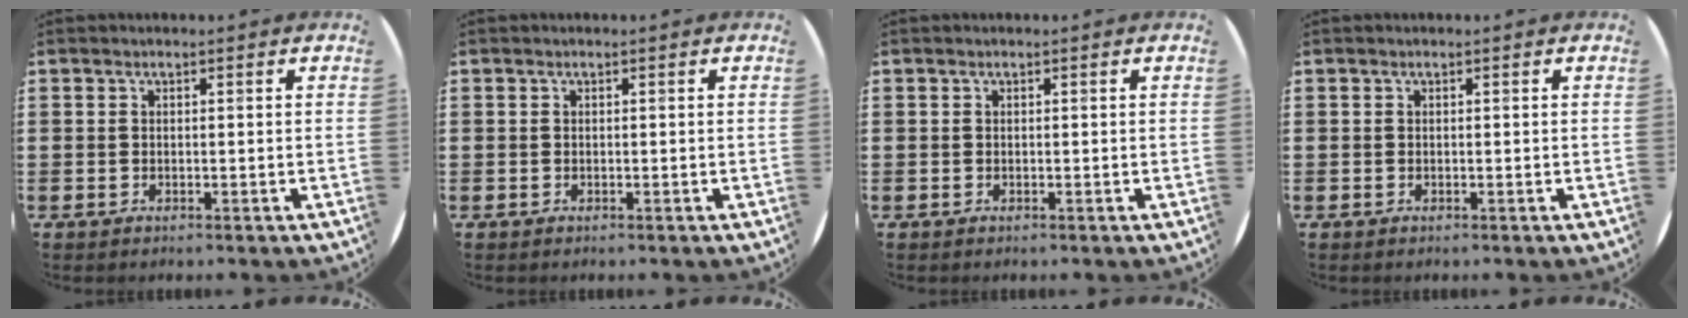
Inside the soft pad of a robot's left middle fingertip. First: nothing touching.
{"total": 0.0}
{"total": 0.0}
{"total": 0.0}